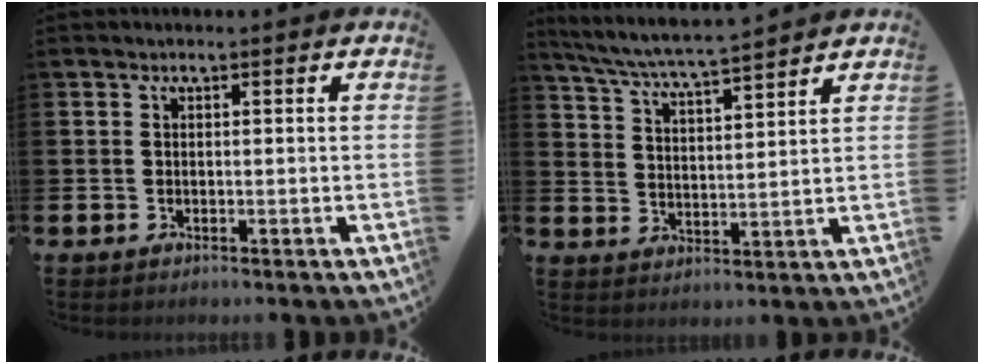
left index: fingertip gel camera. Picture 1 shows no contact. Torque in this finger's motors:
{"motor_torque": [0.83, -0.85, 0.22, 0.10]}